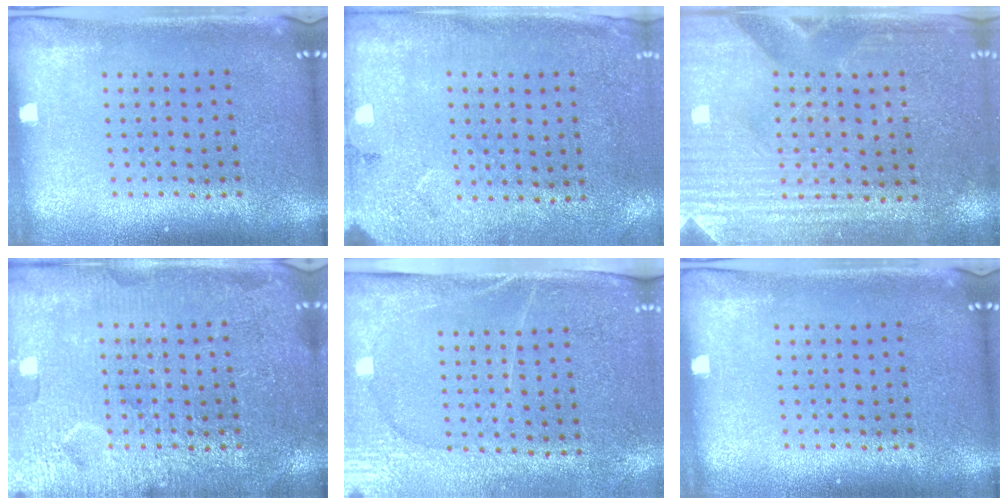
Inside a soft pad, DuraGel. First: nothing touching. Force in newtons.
{"total": 2.7, "press": 2.2, "slide": 1.6}
{"total": 3.4, "press": 3.2, "slide": 1.2}
{"total": 4.0, "press": 4.0, "slide": 0.4}
{"total": 2.9, "press": 2.7, "slide": 1.2}
{"total": 0.0}